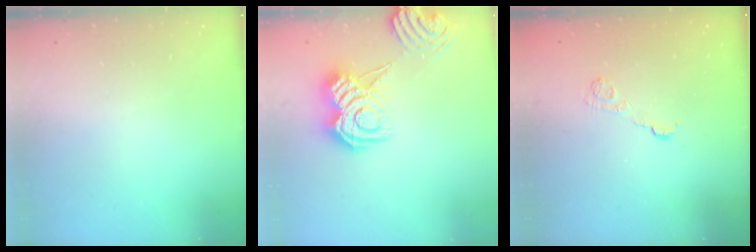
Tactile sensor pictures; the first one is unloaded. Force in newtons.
{"total": 11.2, "press": 11.1, "slide": 0.8}
{"total": 3.6, "press": 3.4, "slide": 1.2}